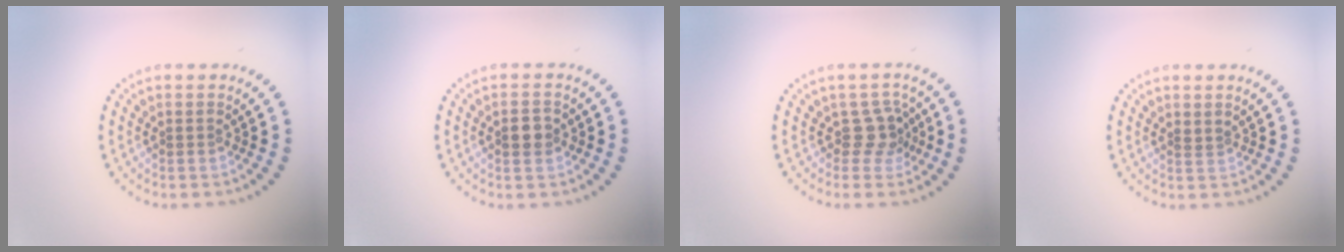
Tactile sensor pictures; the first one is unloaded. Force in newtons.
{"total": 2.4, "press": 2.4, "slide": 0.0}
{"total": 2.4, "press": 1.8, "slide": 1.5}
{"total": 0.5, "press": 0.3, "slide": 0.4}